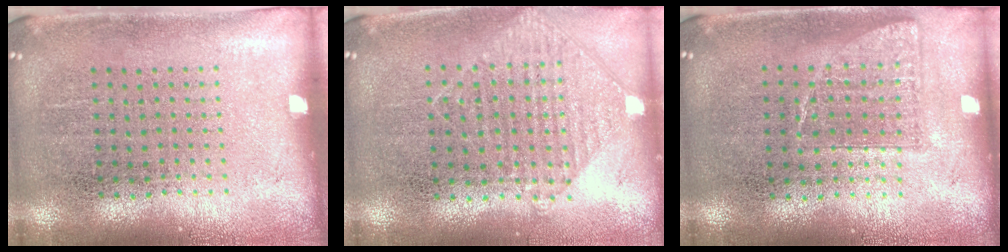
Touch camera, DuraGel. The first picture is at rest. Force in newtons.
{"total": 0.9, "press": 0.8, "slide": 0.3}
{"total": 0.8, "press": 0.7, "slide": 0.3}